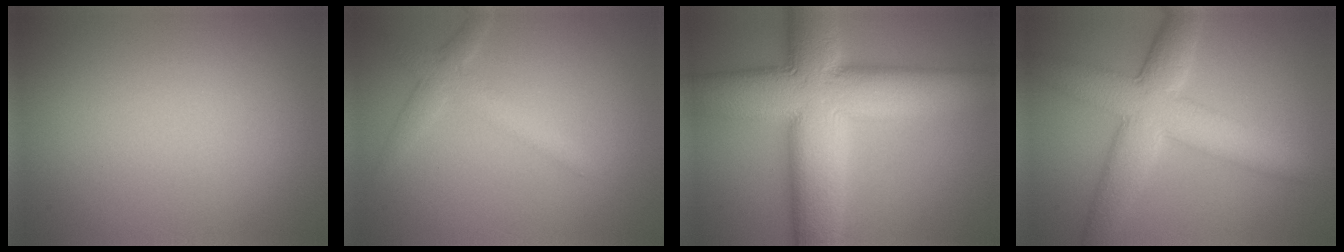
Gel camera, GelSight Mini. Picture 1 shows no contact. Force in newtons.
{"total": 2.5, "press": 2.5, "slide": 0.1}
{"total": 15.0, "press": 15.0, "slide": 0.8}
{"total": 7.7, "press": 7.7, "slide": 0.1}